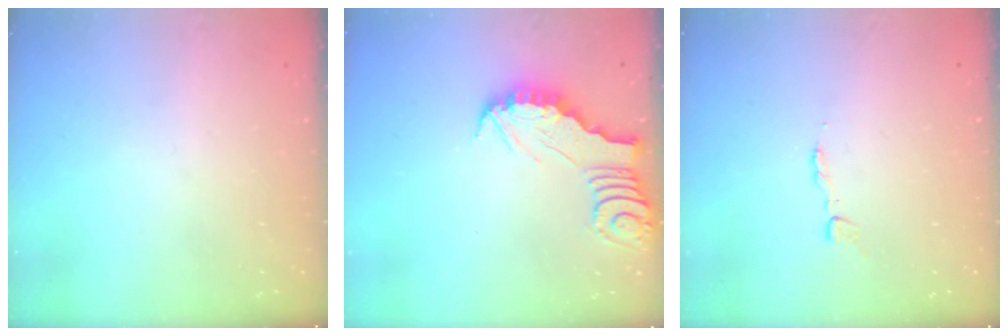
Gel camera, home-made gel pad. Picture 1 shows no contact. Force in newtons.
{"total": 3.1, "press": 3.1, "slide": 0.3}
{"total": 2.5, "press": 2.5, "slide": 0.3}